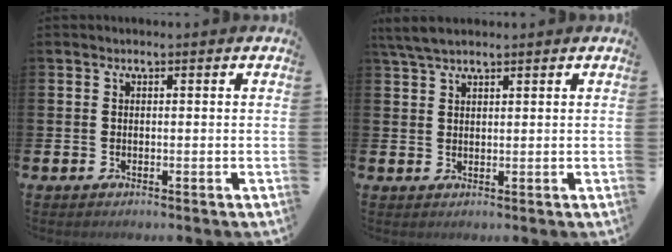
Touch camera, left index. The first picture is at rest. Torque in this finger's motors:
{"motor_torque": [0.96, -0.99, 0.36, 0.08]}